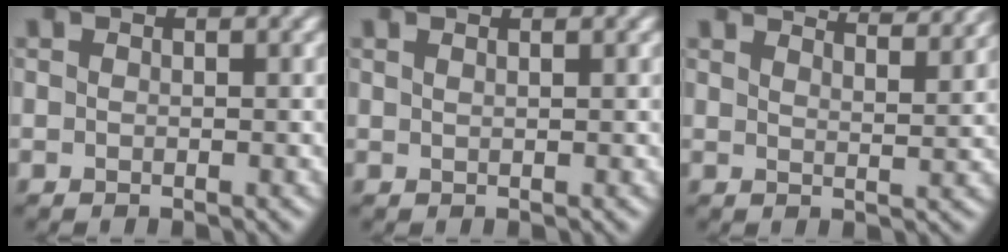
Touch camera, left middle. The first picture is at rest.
{"total": 1.1, "force": [0.8, 0.4, 0.7], "torque": [0.000, -0.003, 0.002]}
{"total": 8.0, "force": [6.9, 1.9, 3.6], "torque": [-0.023, 0.023, 0.051]}